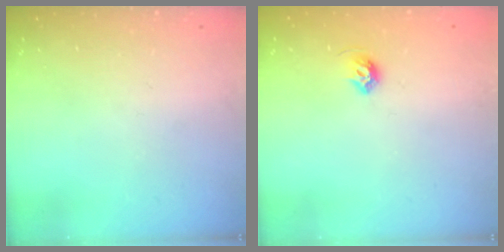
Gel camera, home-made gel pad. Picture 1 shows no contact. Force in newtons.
{"total": 5.6, "press": 5.5, "slide": 1.0}